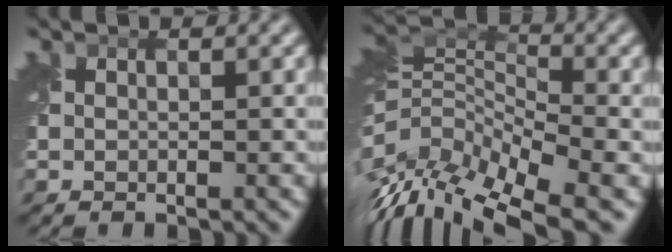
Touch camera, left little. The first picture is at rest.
{"total": 10.3, "force": [-6.6, 4.7, 6.3], "torque": [-0.137, 0.016, -0.120]}